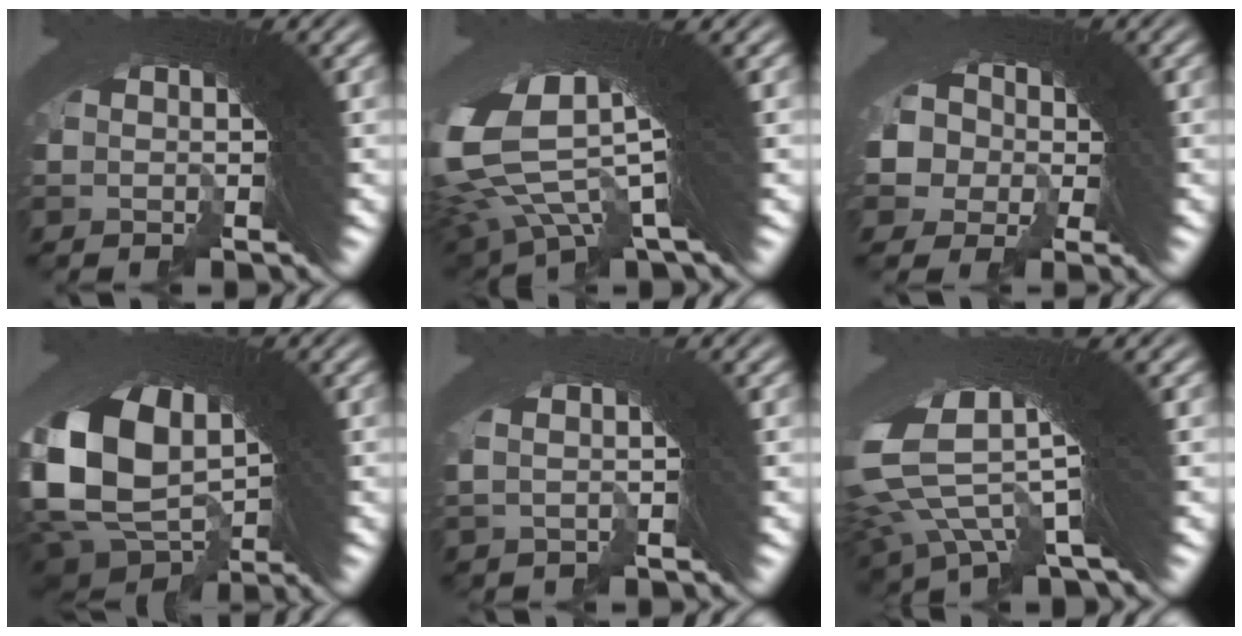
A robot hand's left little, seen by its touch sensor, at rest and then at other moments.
{"total": 10.7, "force": [3.7, 5.2, 8.6], "torque": [-0.178, 0.015, 0.058]}
{"total": 7.2, "force": [-1.0, 6.5, 2.9], "torque": [-0.094, -0.029, -0.010]}
{"total": 10.1, "force": [-0.9, 7.7, 6.4], "torque": [-0.148, -0.029, -0.003]}
{"total": 0.8, "force": [-0.2, -0.5, 0.6], "torque": [0.002, 0.017, -0.003]}
{"total": 9.8, "force": [2.9, 4.7, 8.1], "torque": [-0.167, 0.009, 0.046]}